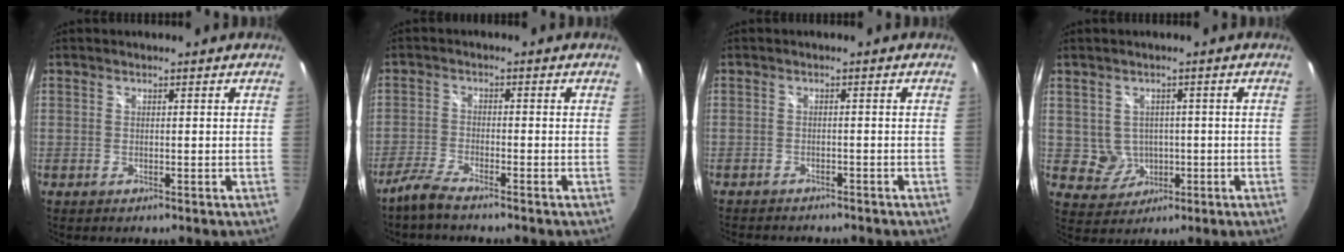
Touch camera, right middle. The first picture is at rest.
{"total": 3.8, "force": [-3.3, -0.2, 1.9], "torque": [-0.058, -0.008, -0.074]}
{"total": 4.4, "force": [-4.0, 0.9, 1.4], "torque": [-0.034, -0.013, -0.060]}
{"total": 4.6, "force": [-0.2, 4.5, 1.1], "torque": [-0.030, 0.008, 0.011]}